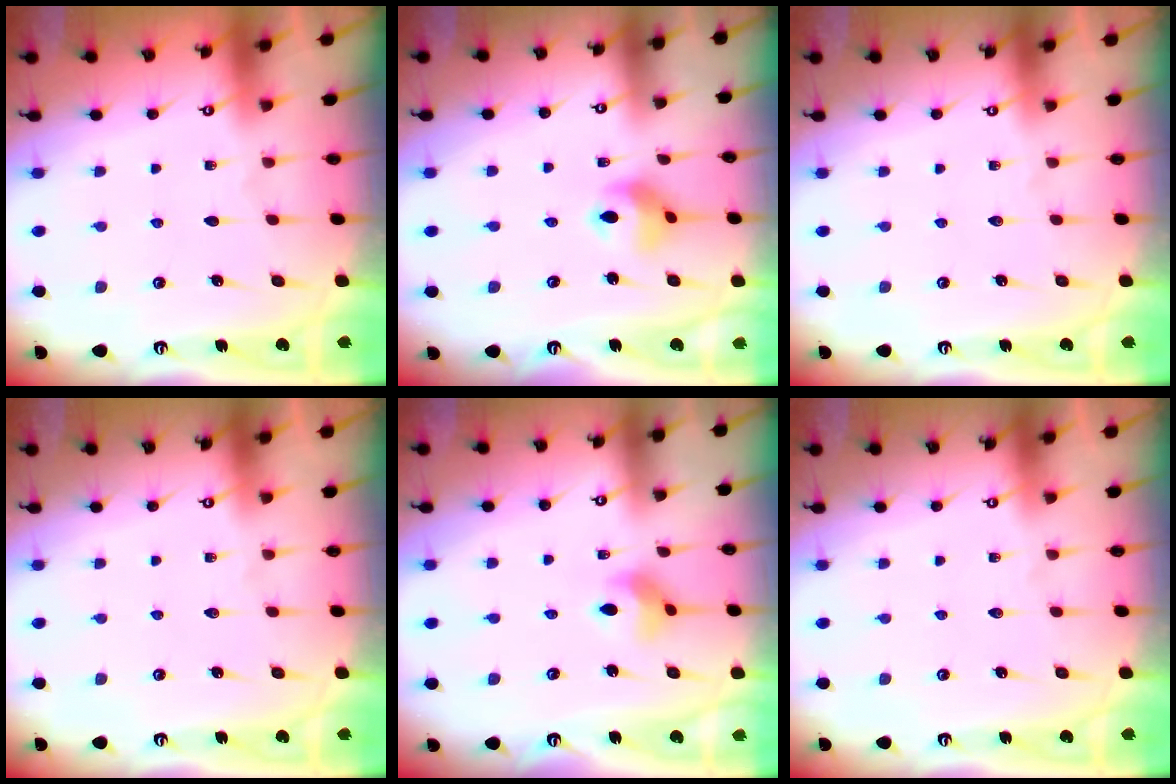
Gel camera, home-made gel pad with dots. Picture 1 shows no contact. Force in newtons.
{"total": 6.9, "press": 6.9, "slide": 0.5}
{"total": 0.0}
{"total": 0.0}
{"total": 5.2, "press": 5.1, "slide": 0.7}
{"total": 0.0}